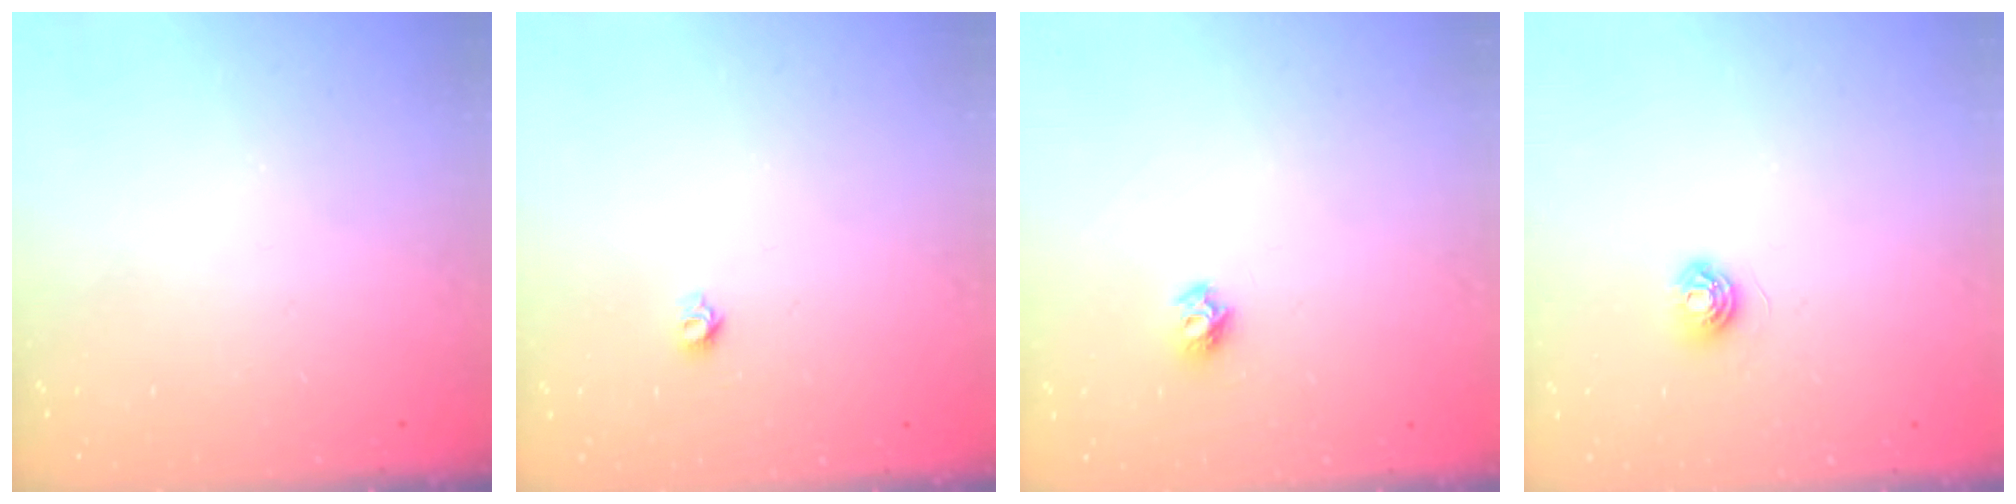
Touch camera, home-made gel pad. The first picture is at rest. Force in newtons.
{"total": 3.9, "press": 3.9, "slide": 0.3}
{"total": 5.5, "press": 5.5, "slide": 0.3}
{"total": 5.0, "press": 4.9, "slide": 0.6}